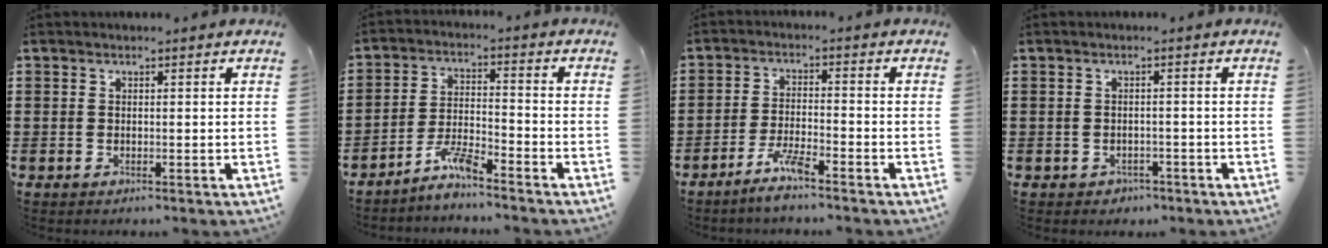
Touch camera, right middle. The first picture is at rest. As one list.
[{"total": 5.3, "force": [-4.7, 0.3, 2.5], "torque": [-0.065, -0.004, -0.096]}, {"total": 4.3, "force": [-3.5, 0.3, 2.6], "torque": [-0.058, 0.000, -0.067]}, {"total": 1.1, "force": [-0.9, 0.6, 0.0], "torque": [-0.004, 0.001, -0.021]}]